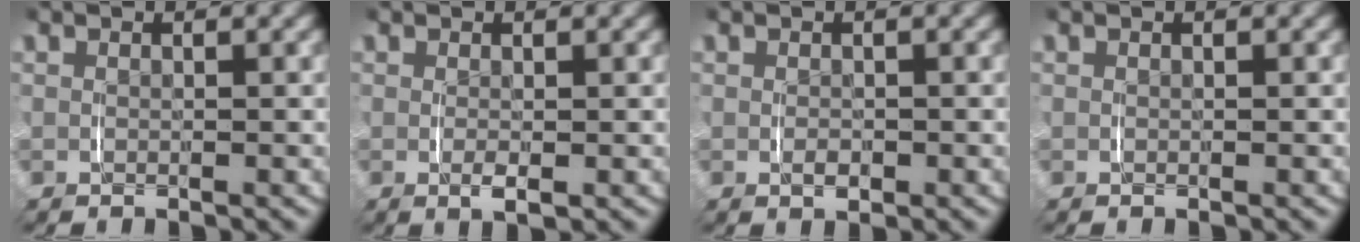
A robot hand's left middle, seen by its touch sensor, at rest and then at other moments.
{"total": 1.2, "force": [-0.2, 0.1, 1.2], "torque": [-0.018, -0.005, -0.001]}
{"total": 1.0, "force": [-0.4, 0.6, 0.7], "torque": [-0.012, -0.005, -0.004]}
{"total": 0.0}